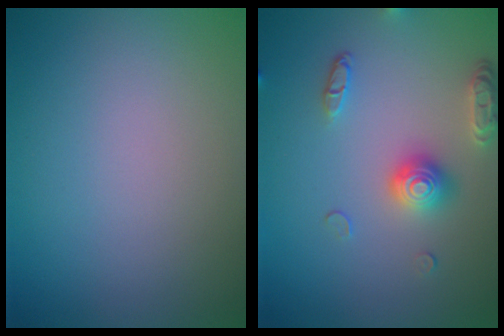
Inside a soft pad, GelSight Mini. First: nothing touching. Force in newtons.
{"total": 3.5, "press": 3.1, "slide": 1.7}